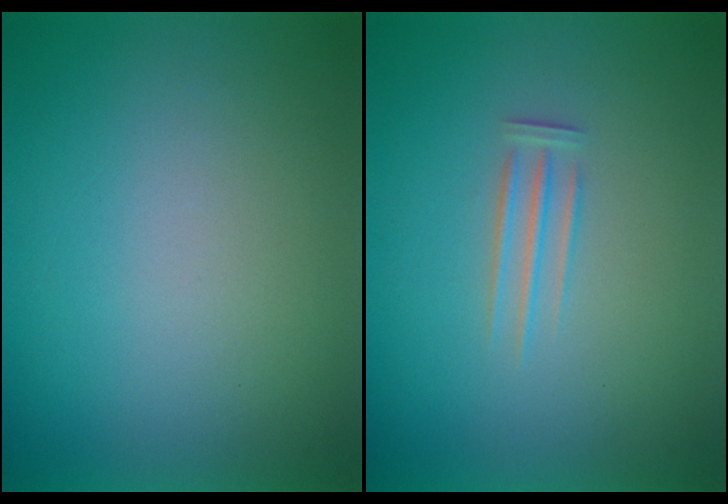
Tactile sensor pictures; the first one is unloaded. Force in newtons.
{"total": 1.3}